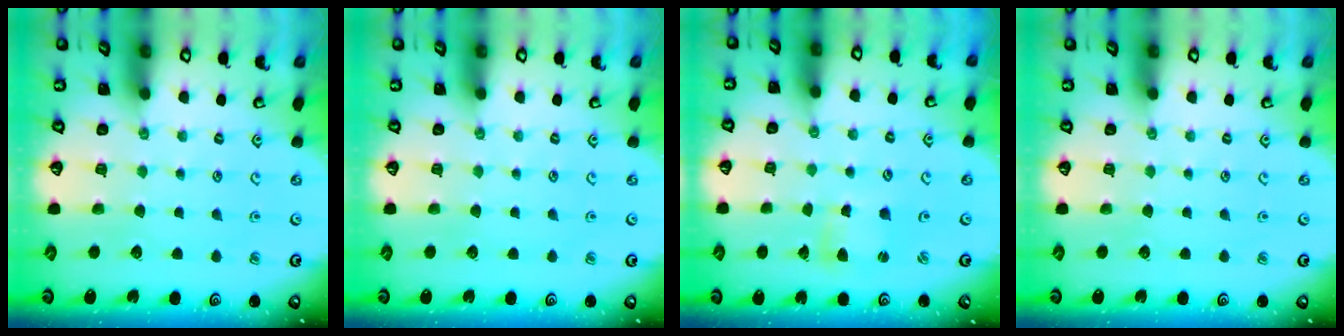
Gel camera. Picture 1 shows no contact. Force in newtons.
{"total": 0.0}
{"total": 2.8, "press": 2.8, "slide": 0.3}
{"total": 0.0}